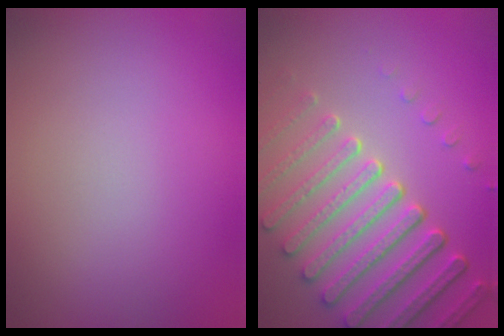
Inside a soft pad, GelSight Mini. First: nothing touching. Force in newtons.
{"total": 7.5, "press": 5.7, "slide": 5.0}